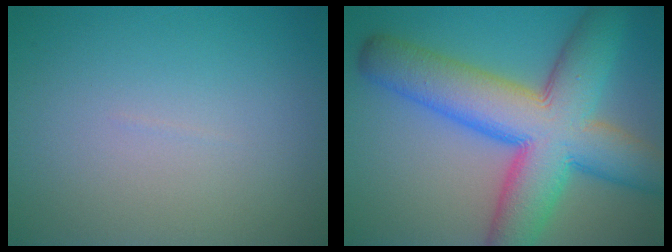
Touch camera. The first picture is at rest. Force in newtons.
{"total": 12.2, "press": 12.2, "slide": 0.3}